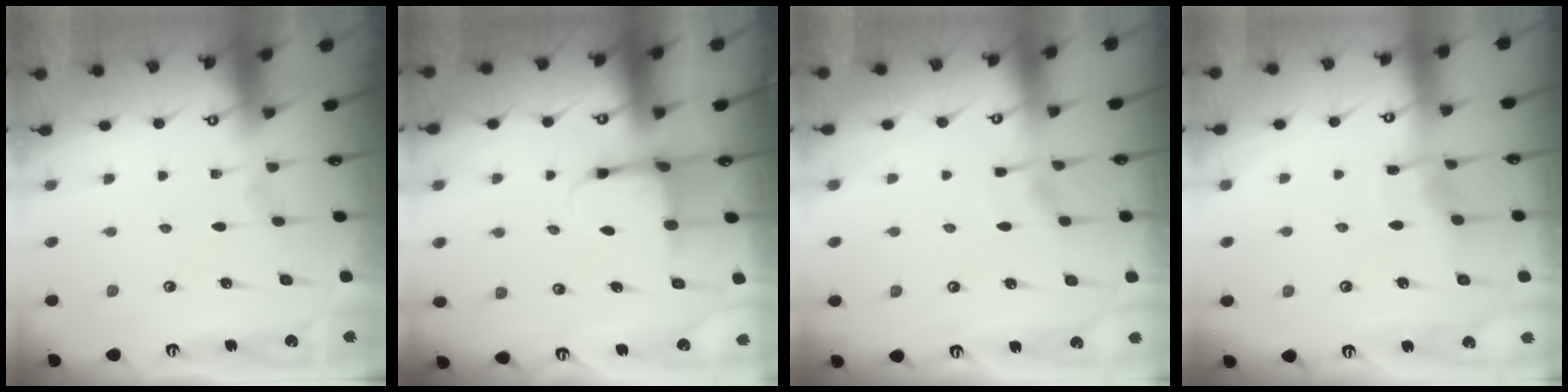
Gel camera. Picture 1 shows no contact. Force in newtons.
{"total": 3.8, "press": 3.6, "slide": 1.3}
{"total": 2.6, "press": 2.5, "slide": 0.6}
{"total": 5.7, "press": 5.6, "slide": 0.6}